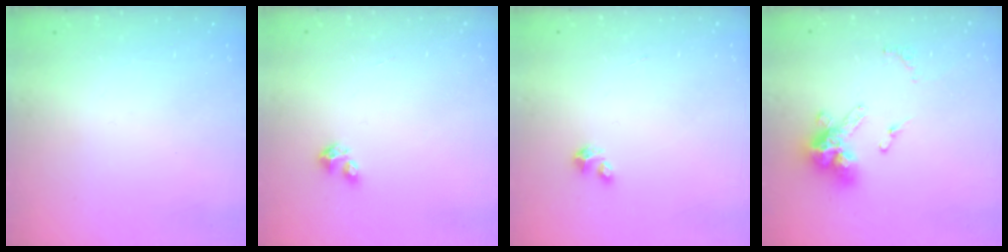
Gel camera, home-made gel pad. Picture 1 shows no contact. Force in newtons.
{"total": 3.0, "press": 2.9, "slide": 0.3}
{"total": 2.8, "press": 2.8, "slide": 0.1}
{"total": 12.1, "press": 12.0, "slide": 1.1}